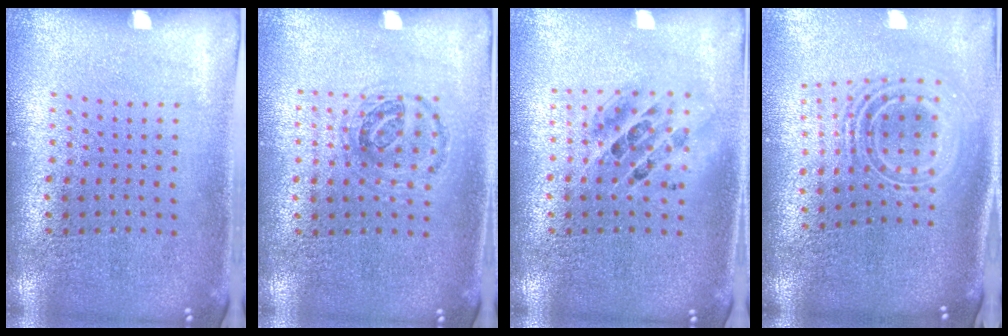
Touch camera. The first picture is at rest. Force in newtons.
{"total": 1.0, "press": 0.9, "slide": 0.1}
{"total": 1.4, "press": 1.3, "slide": 0.7}
{"total": 2.5, "press": 1.8, "slide": 1.8}